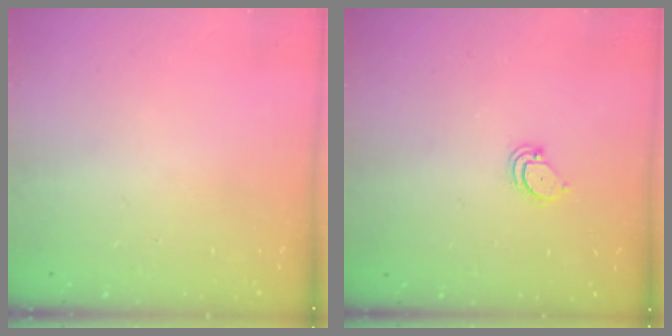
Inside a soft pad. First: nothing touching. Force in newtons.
{"total": 2.6, "press": 2.6, "slide": 0.2}